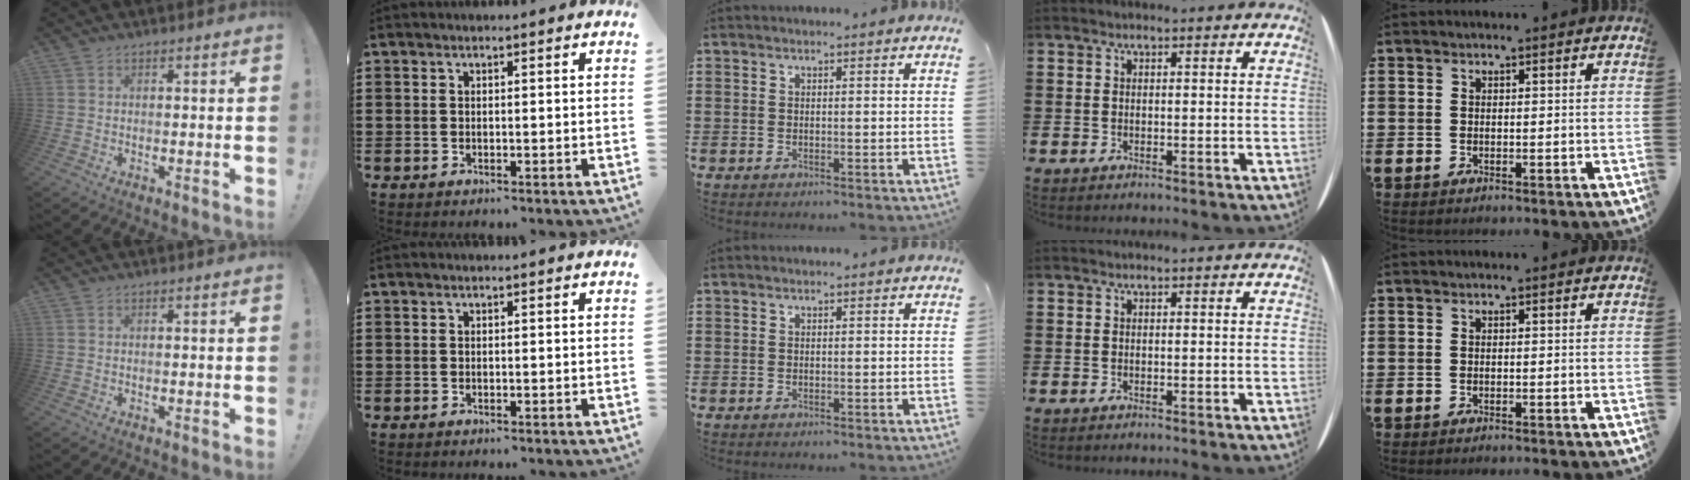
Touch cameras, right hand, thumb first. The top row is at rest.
{}